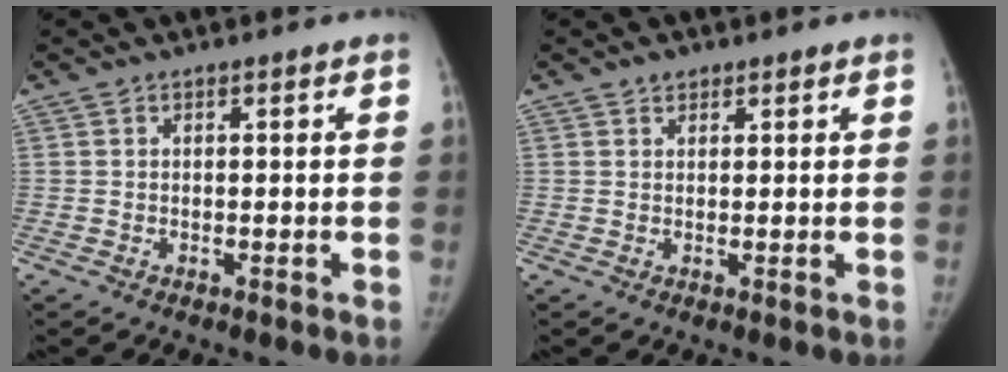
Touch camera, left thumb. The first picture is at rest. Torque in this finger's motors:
{"motor_torque": [-0.01, -0.07, 0.56, -0.40, 0.00]}